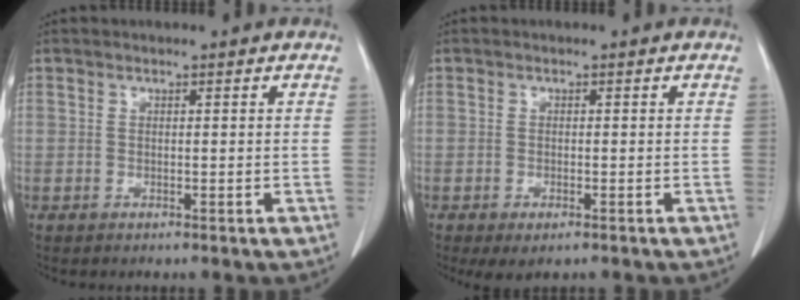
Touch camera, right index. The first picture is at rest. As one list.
[{"total": 2.9, "force": [-1.8, 1.0, 2.0], "torque": [-0.031, -0.006, -0.021]}]